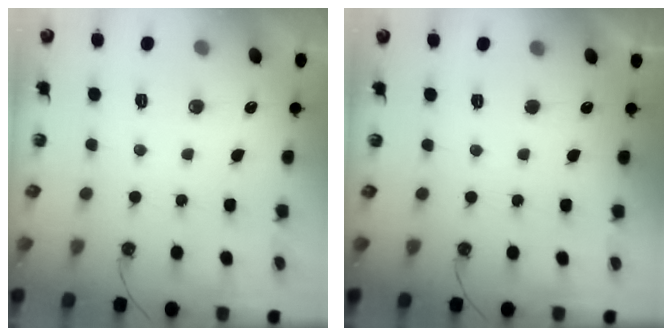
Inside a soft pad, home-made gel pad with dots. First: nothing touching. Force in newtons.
{"total": 0.0}